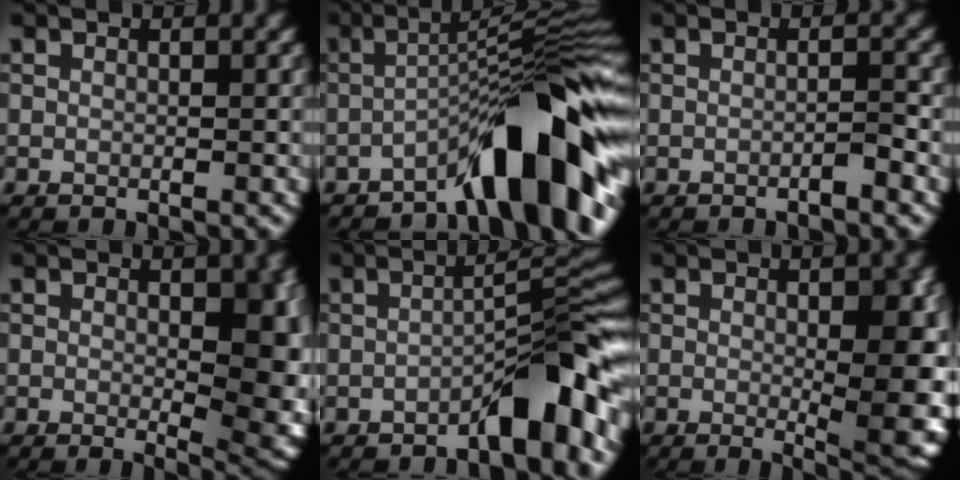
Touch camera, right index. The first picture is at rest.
{"total": 10.0, "force": [-5.4, 1.9, 8.2], "torque": [-0.102, 0.024, -0.097]}
{"total": 1.2, "force": [-0.8, 0.0, 0.8], "torque": [-0.012, 0.005, -0.017]}
{"total": 9.2, "force": [0.0, 4.2, 8.2], "torque": [-0.085, -0.004, 0.003]}
{"total": 6.2, "force": [-3.4, 1.2, 5.0], "torque": [-0.064, 0.028, -0.056]}
{"total": 8.4, "force": [0.0, 2.2, 8.1], "torque": [-0.097, -0.007, 0.005]}